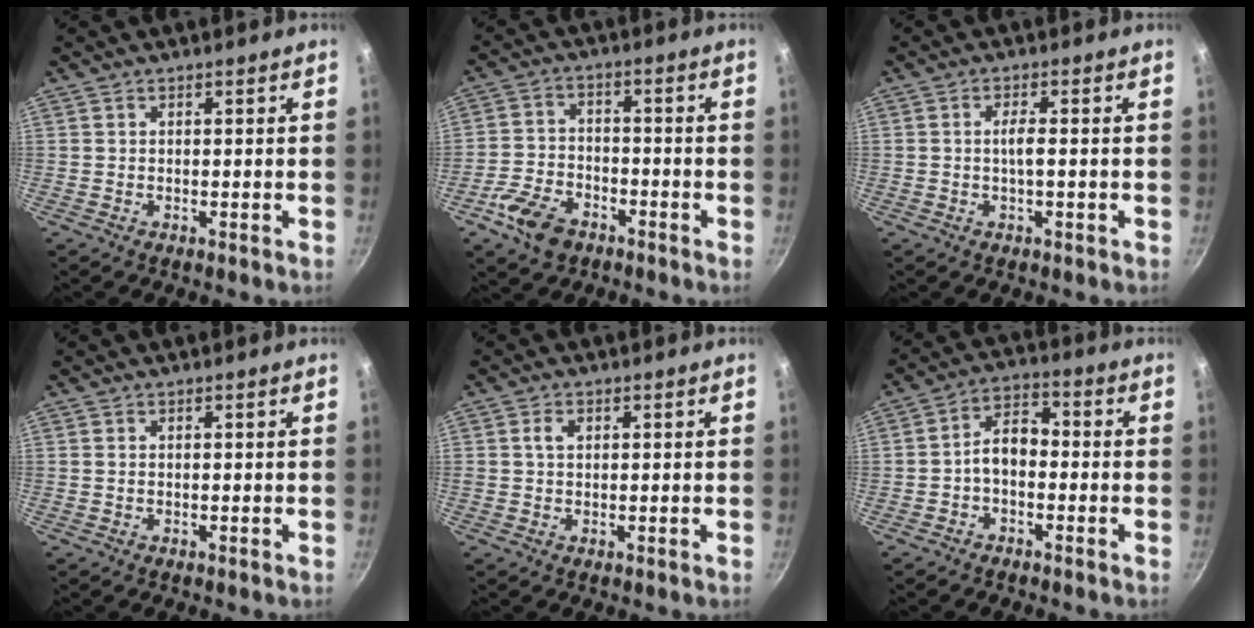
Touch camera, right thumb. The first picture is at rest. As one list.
[{"total": 9.8, "force": [-5.9, 5.8, 5.3], "torque": [-0.093, 0.036, -0.120]}, {"total": 2.4, "force": [-0.3, 0.5, 2.3], "torque": [-0.050, 0.006, -0.009]}, {"total": 0.0}, {"total": 2.2, "force": [0.6, 1.6, 1.4], "torque": [-0.017, 0.003, 0.010]}, {"total": 6.4, "force": [-1.5, 4.0, 4.7], "torque": [-0.066, 0.032, -0.037]}]